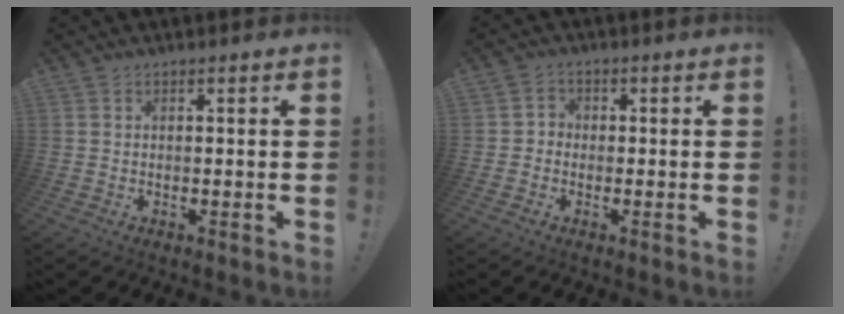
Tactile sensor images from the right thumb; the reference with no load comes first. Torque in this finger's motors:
{"motor_torque": [0.52, 0.41, -0.08, 0.16, -0.03]}